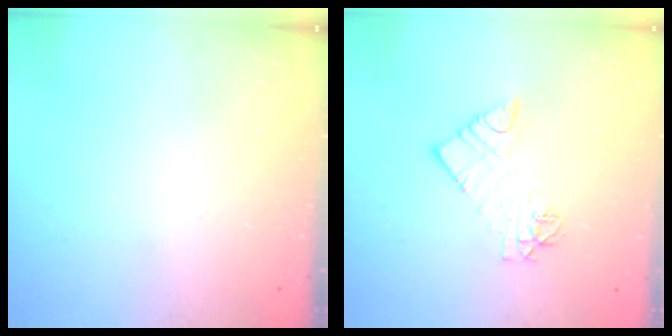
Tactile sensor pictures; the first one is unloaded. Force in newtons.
{"total": 9.4, "press": 9.4, "slide": 0.7}